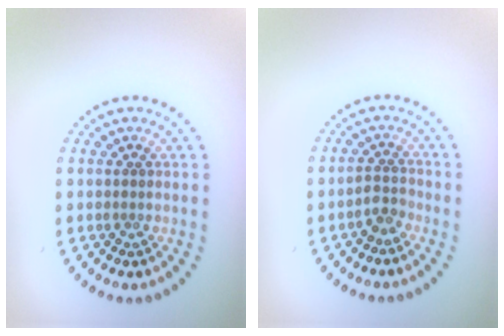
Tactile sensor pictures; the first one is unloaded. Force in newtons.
{"total": 1.8, "press": 1.3, "slide": 1.2}